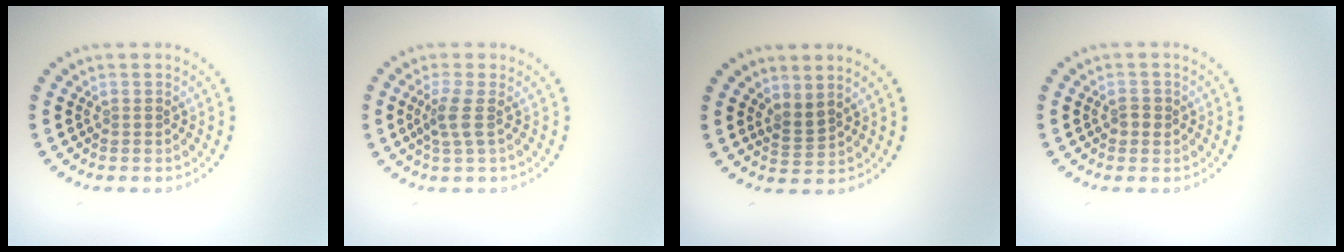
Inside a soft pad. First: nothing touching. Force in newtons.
{"total": 2.0, "press": 1.5, "slide": 1.3}
{"total": 1.8, "press": 1.3, "slide": 1.3}
{"total": 1.2, "press": 1.2, "slide": 0.2}